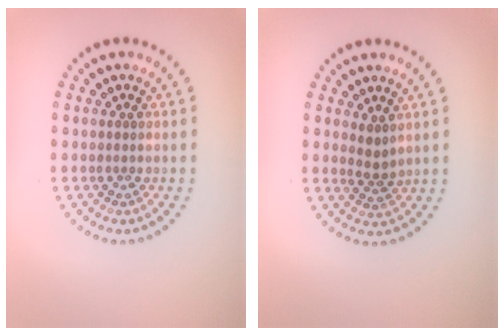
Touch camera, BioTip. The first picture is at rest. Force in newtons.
{"total": 1.6, "press": 1.3, "slide": 0.9}